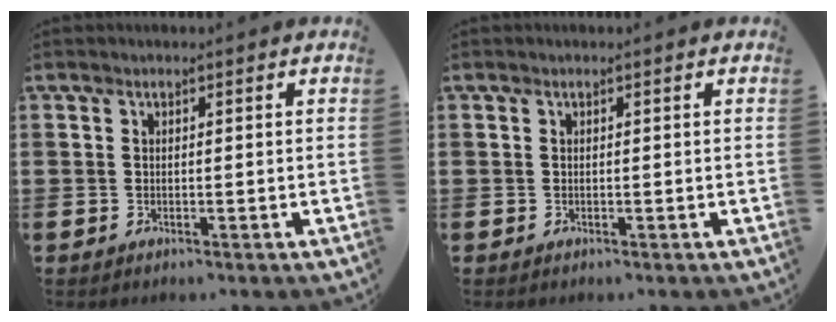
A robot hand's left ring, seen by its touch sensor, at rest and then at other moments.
{"total": 0.0}